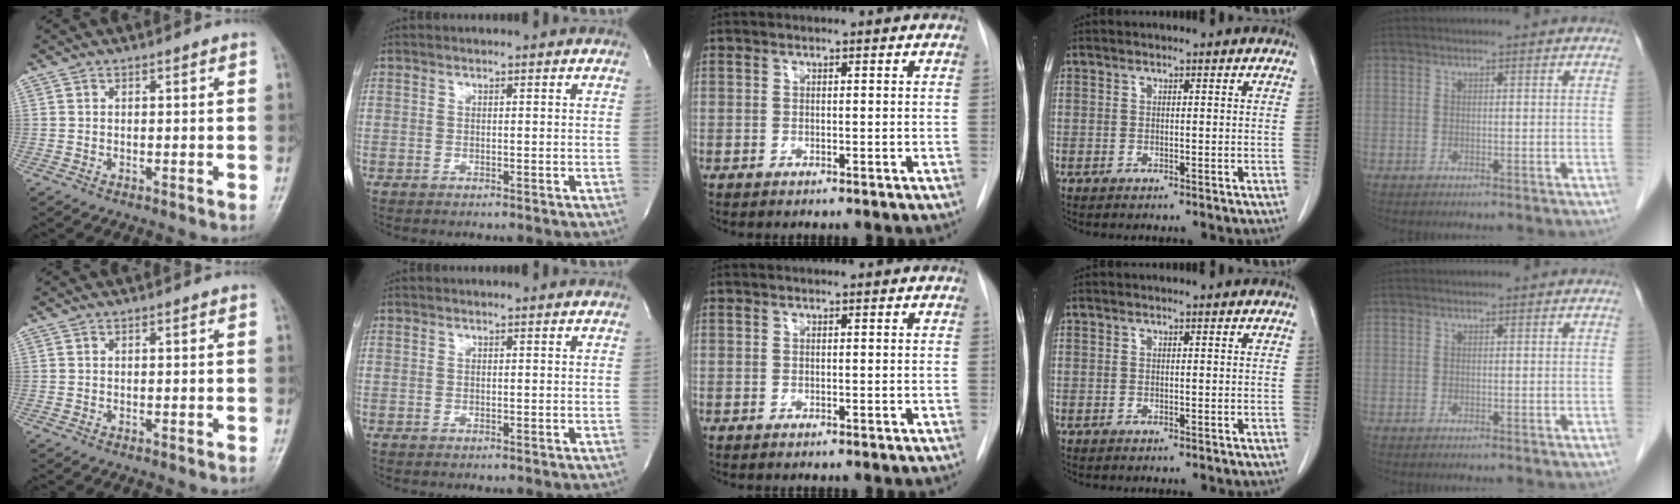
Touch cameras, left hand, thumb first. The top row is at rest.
{}